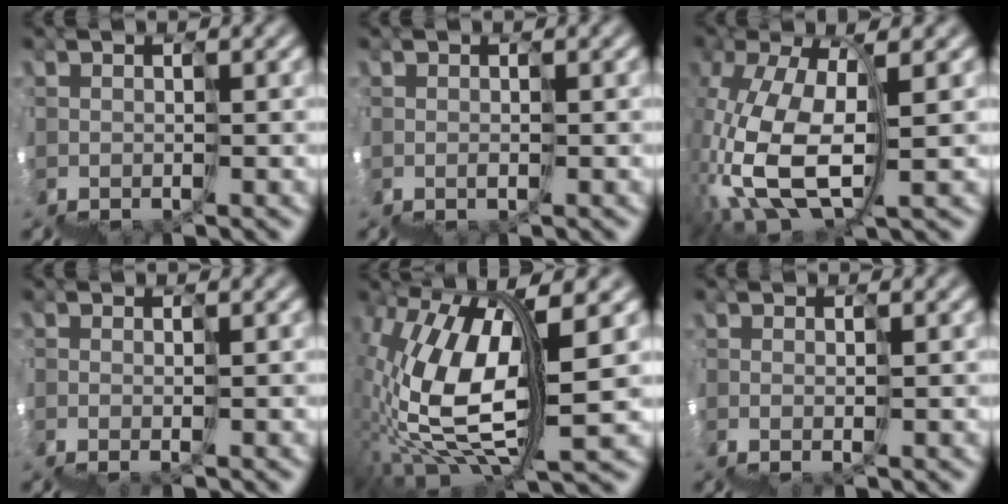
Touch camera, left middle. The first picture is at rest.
{"total": 0.6, "force": [-0.1, 0.5, 0.4], "torque": [-0.003, 0.001, 0.001]}
{"total": 7.2, "force": [-1.1, 3.6, 6.1], "torque": [-0.164, 0.007, -0.017]}
{"total": 2.7, "force": [-1.0, 0.9, 2.4], "torque": [-0.023, -0.011, -0.009]}
{"total": 6.9, "force": [1.5, 2.2, 6.3], "torque": [-0.154, 0.011, 0.021]}
{"total": 2.5, "force": [-0.2, 1.0, 2.3], "torque": [-0.016, -0.002, -0.002]}